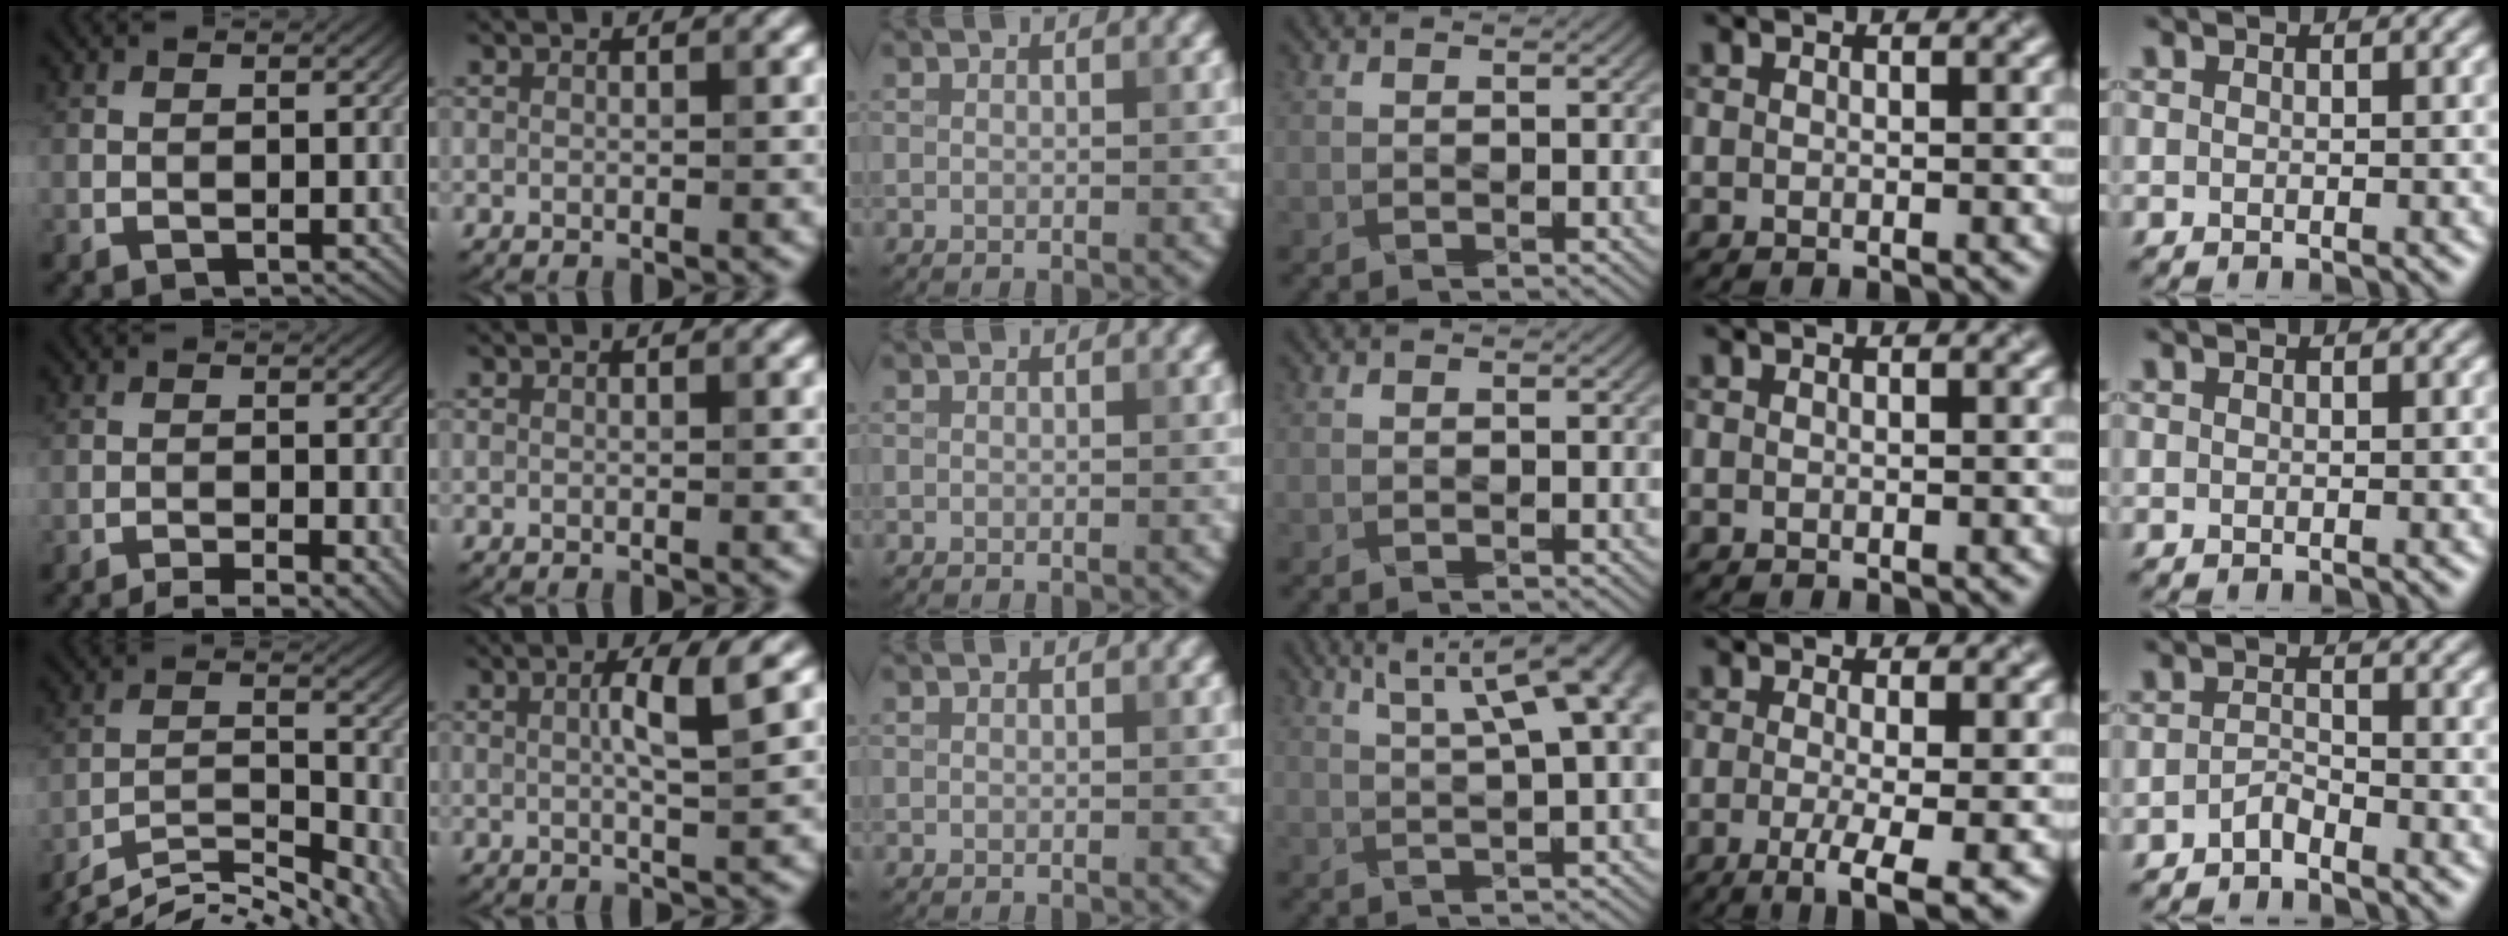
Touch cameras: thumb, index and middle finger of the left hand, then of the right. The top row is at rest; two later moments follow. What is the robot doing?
{"motion": "pour", "object": "sugar"}